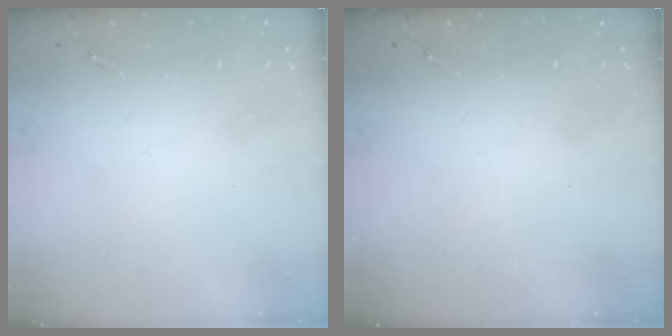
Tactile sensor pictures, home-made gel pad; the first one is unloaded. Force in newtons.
{"total": 0.0}